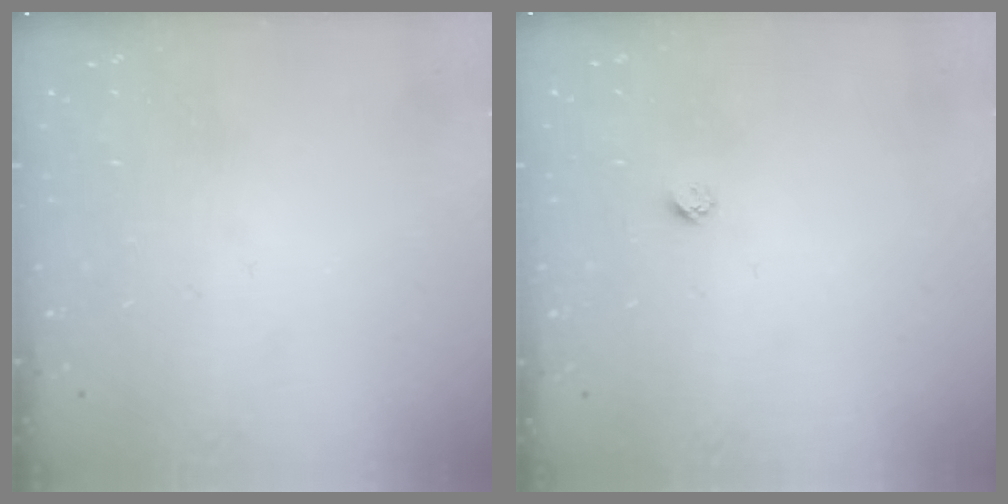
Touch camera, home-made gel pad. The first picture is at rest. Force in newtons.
{"total": 2.3, "press": 2.3, "slide": 0.2}